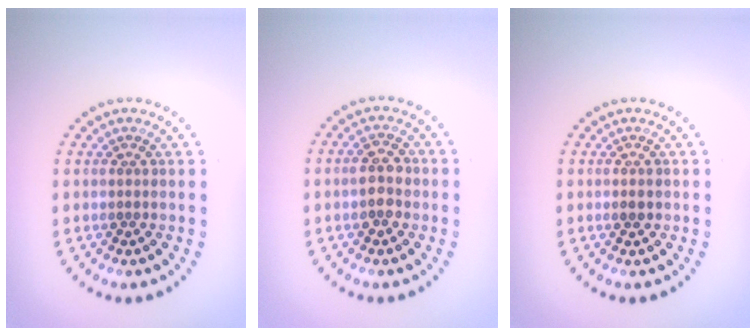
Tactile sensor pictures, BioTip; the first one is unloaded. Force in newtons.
{"total": 2.1, "press": 2.1, "slide": 0.2}
{"total": 1.2, "press": 1.2, "slide": 0.1}